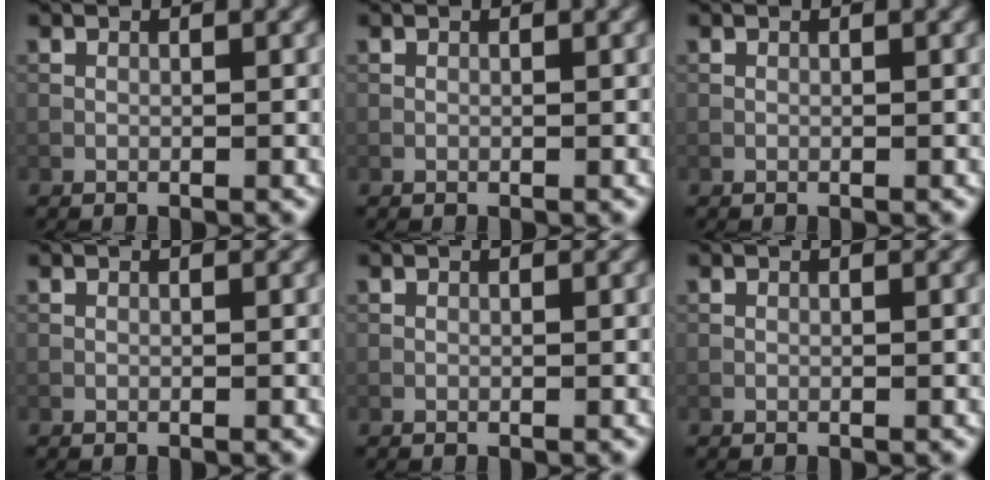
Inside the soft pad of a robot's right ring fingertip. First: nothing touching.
{"total": 0.0}
{"total": 0.0}
{"total": 0.0}
{"total": 0.0}
{"total": 0.0}